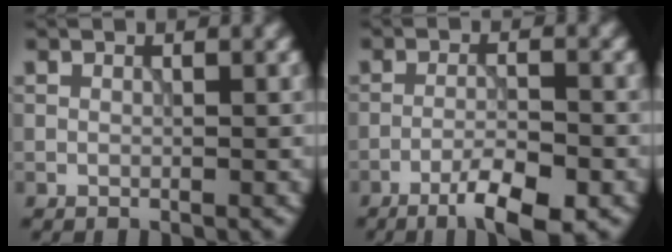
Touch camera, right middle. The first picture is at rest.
{"total": 5.0, "force": [-3.2, 0.9, 3.7], "torque": [-0.066, 0.003, -0.053]}